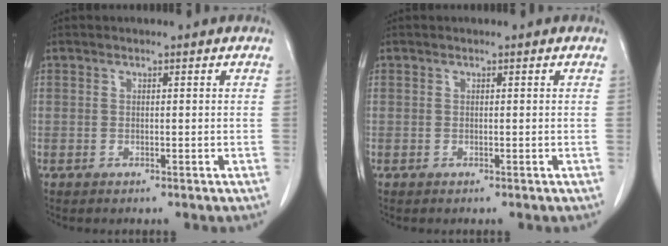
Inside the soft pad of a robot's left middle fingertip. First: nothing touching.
{"total": 0.0}